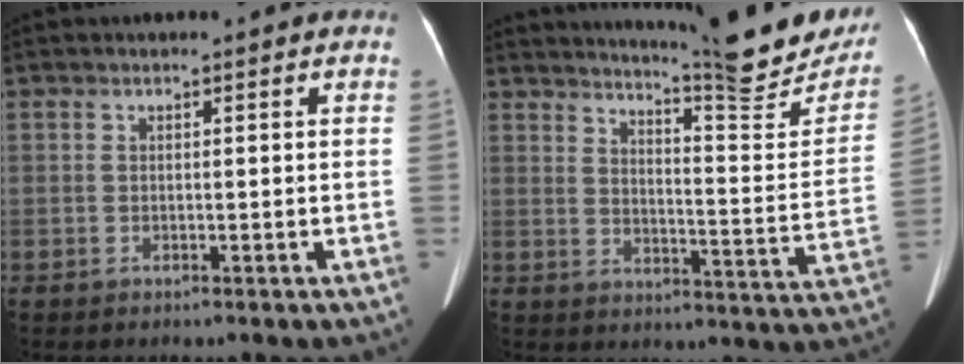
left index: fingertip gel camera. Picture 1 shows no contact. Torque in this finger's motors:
{"motor_torque": [0.15, -0.45, 0.00, 0.03]}